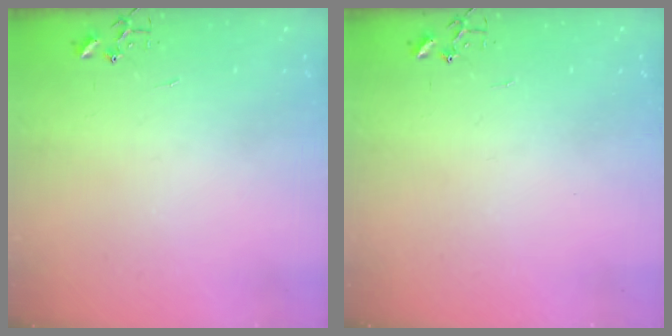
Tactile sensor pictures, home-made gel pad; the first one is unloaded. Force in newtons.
{"total": 0.0}